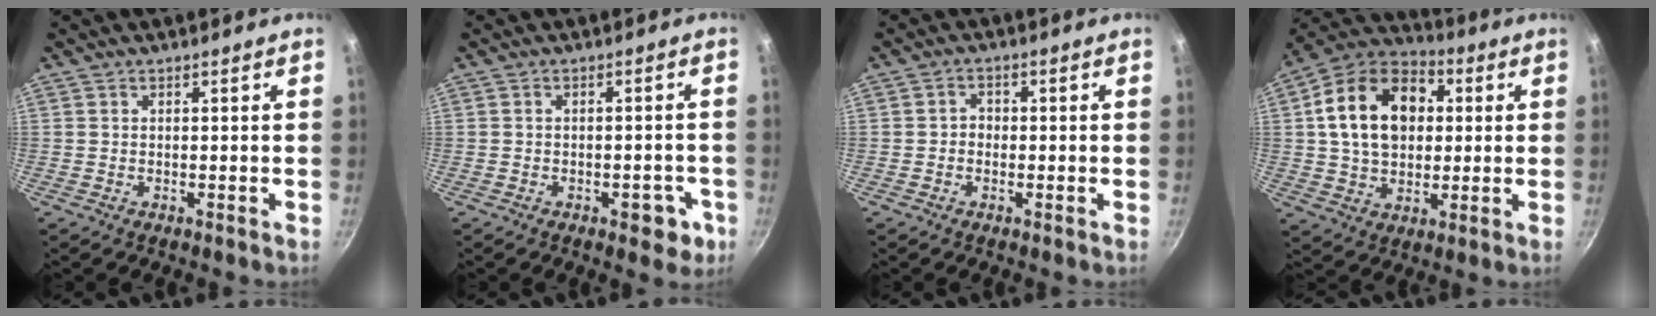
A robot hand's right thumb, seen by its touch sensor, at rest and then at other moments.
{"total": 5.2, "force": [-2.2, 2.8, 3.7], "torque": [-0.024, 0.019, -0.021]}
{"total": 2.1, "force": [-0.4, 1.8, 1.0], "torque": [-0.007, 0.009, -0.011]}
{"total": 18.6, "force": [3.2, 13.4, 12.5], "torque": [-0.181, 0.022, 0.042]}